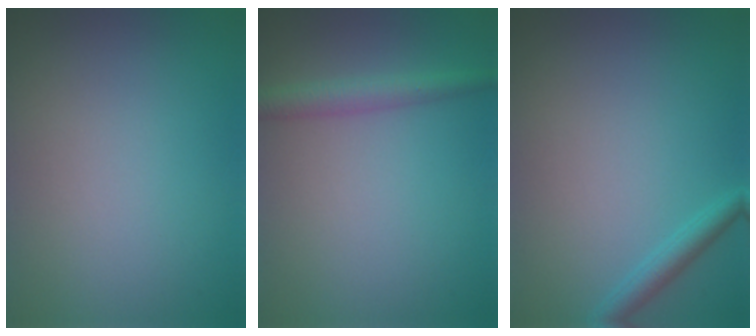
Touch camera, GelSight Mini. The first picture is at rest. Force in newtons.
{"total": 2.5, "press": 2.5, "slide": 0.1}
{"total": 1.8, "press": 1.7, "slide": 0.1}